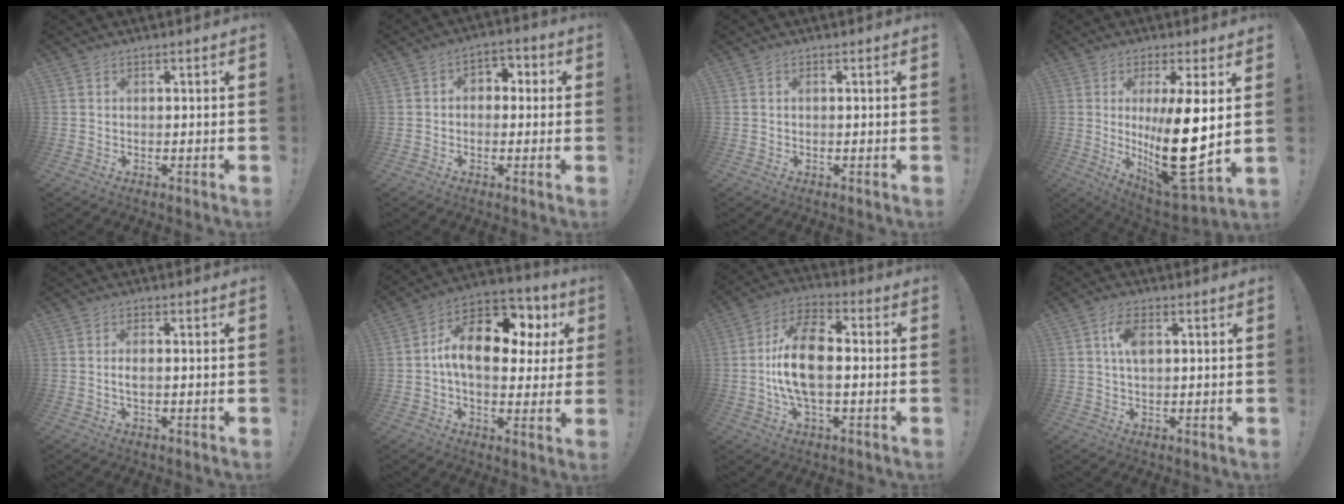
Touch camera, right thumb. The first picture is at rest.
{"total": 4.4, "force": [-1.2, 3.7, 2.0], "torque": [-0.025, 0.021, -0.021]}
{"total": 0.0}
{"total": 20.0, "force": [1.7, 6.5, 18.8], "torque": [-0.303, -0.042, 0.035]}
{"total": 1.9, "force": [-0.3, 0.6, 1.7], "torque": [-0.039, 0.005, -0.005]}
{"total": 16.8, "force": [4.0, 9.4, 13.3], "torque": [-0.197, -0.017, 0.067]}
{"total": 13.8, "force": [-0.9, 6.8, 12.0], "torque": [-0.231, 0.008, -0.019]}
{"total": 4.4, "force": [1.2, 2.3, 3.5], "torque": [-0.065, 0.004, 0.018]}